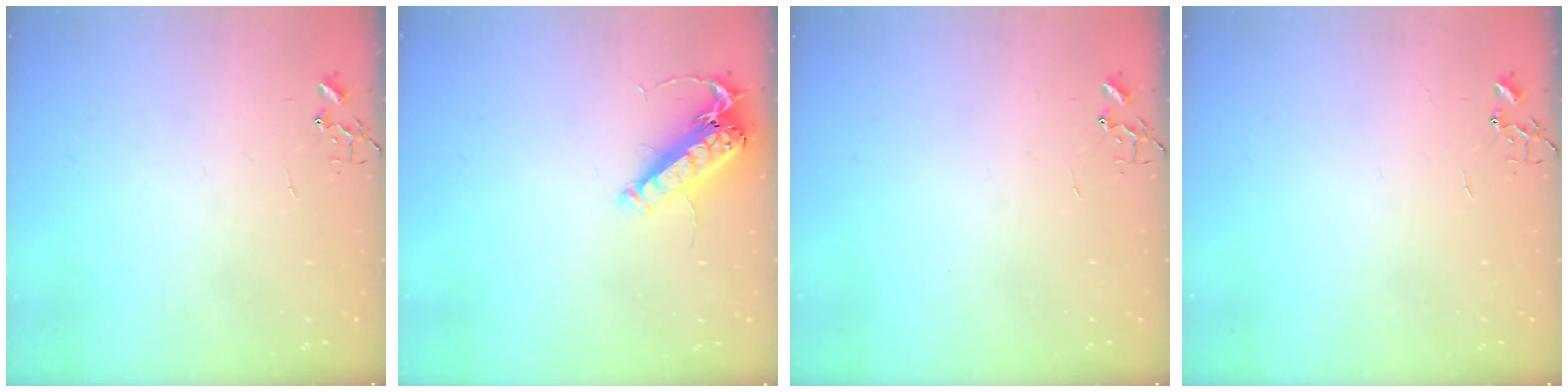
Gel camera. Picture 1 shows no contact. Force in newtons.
{"total": 14.2, "press": 14.0, "slide": 2.5}
{"total": 0.0}
{"total": 0.0}